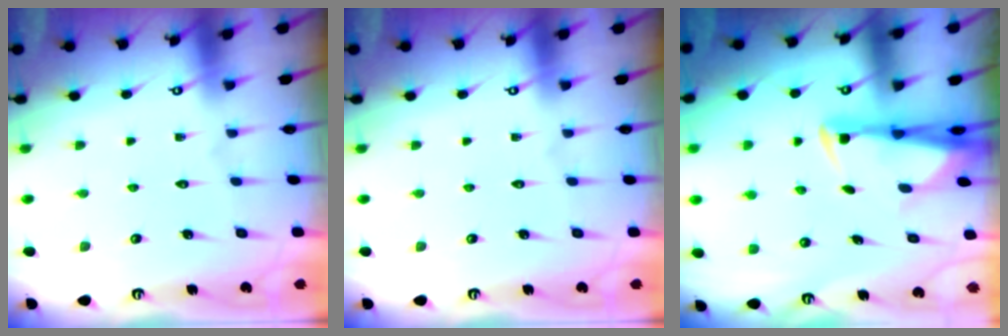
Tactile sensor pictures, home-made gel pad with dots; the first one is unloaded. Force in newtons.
{"total": 0.0}
{"total": 3.0, "press": 2.9, "slide": 1.0}